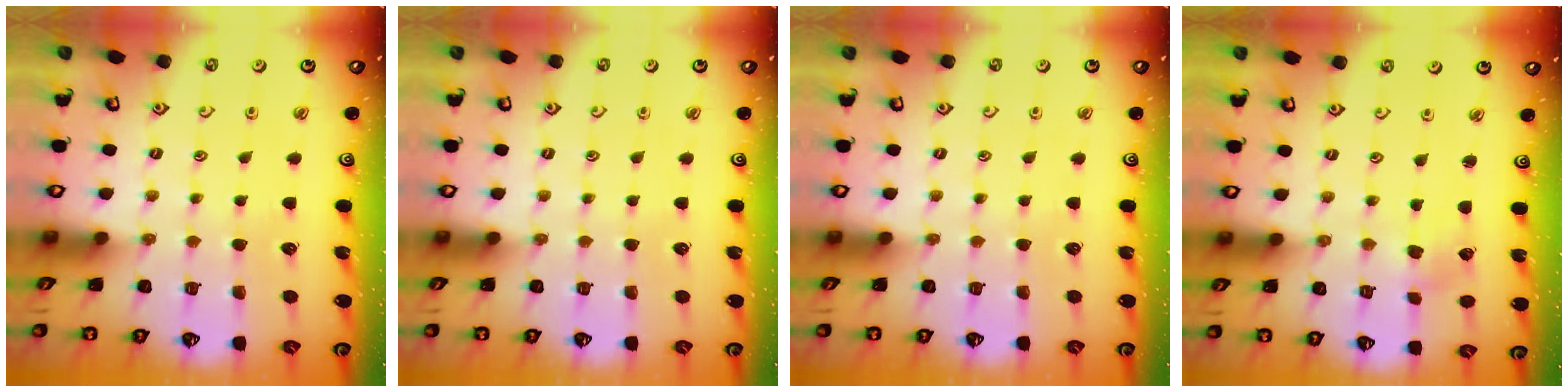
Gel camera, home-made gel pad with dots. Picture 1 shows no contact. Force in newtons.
{"total": 0.0}
{"total": 0.0}
{"total": 2.6, "press": 2.6, "slide": 0.4}